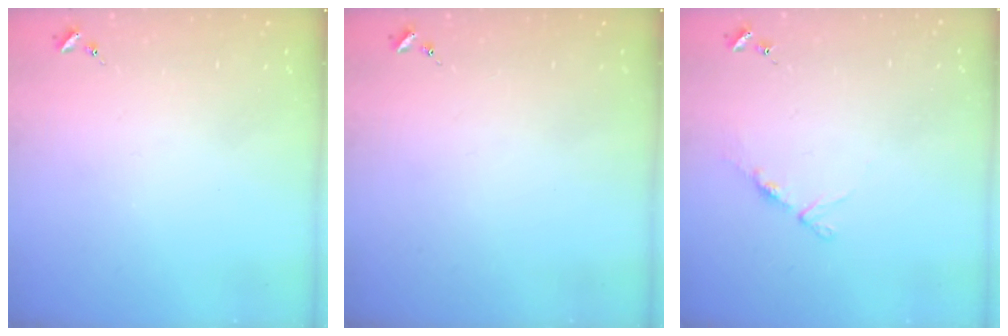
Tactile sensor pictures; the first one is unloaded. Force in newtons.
{"total": 0.0}
{"total": 5.5, "press": 5.4, "slide": 0.6}